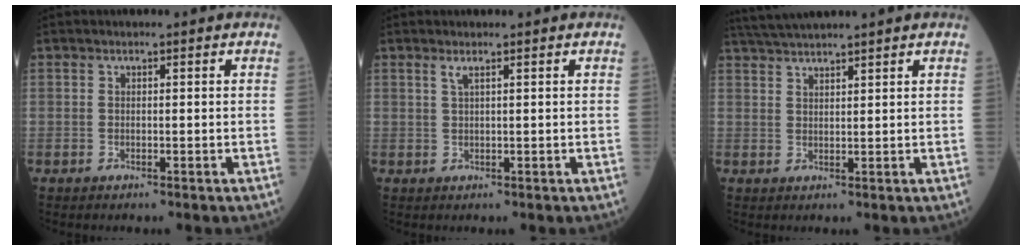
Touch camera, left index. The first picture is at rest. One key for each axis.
{"total": 1.0, "fx": 0.5, "fy": -0.1, "fz": 0.8, "tx": -0.022, "ty": -0.002, "tz": 0.012}
{"total": 5.6, "fx": 5.1, "fy": -0.9, "fz": 2.2, "tx": -0.043, "ty": 0.030, "tz": 0.097}